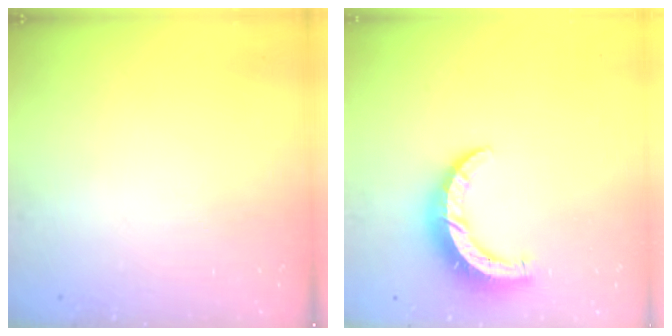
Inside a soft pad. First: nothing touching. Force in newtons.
{"total": 7.8, "press": 7.8, "slide": 0.6}